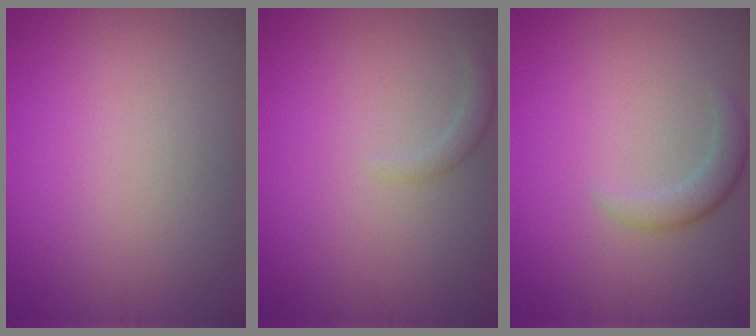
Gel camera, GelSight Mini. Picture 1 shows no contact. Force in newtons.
{"total": 1.2, "press": 1.2, "slide": 0.1}
{"total": 2.1, "press": 2.1, "slide": 0.1}